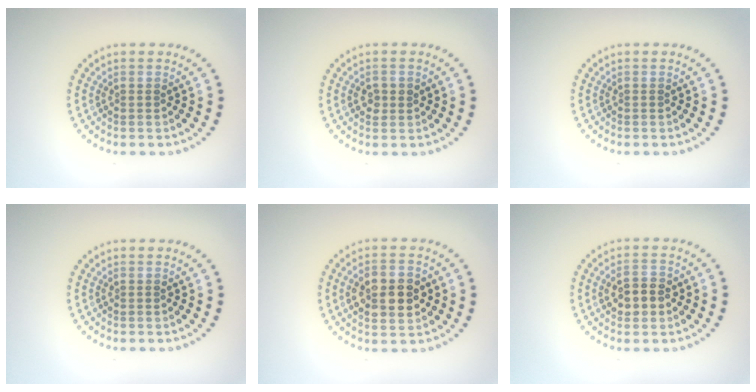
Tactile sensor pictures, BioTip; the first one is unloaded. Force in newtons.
{"total": 1.5, "press": 1.5, "slide": 0.2}
{"total": 0.0}
{"total": 0.0}
{"total": 5.0, "press": 5.0, "slide": 0.2}
{"total": 2.9, "press": 2.9, "slide": 0.2}